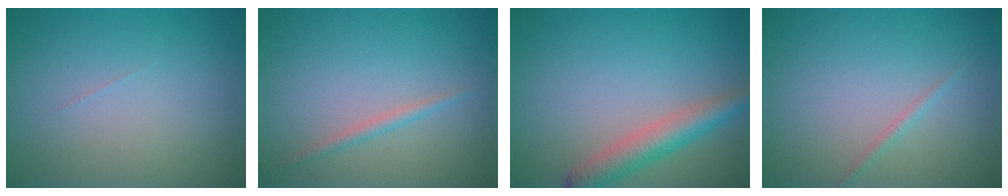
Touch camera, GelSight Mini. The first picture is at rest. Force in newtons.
{"total": 1.2, "press": 1.2, "slide": 0.1}
{"total": 3.9, "press": 3.9, "slide": 0.2}
{"total": 0.8, "press": 0.8, "slide": 0.1}